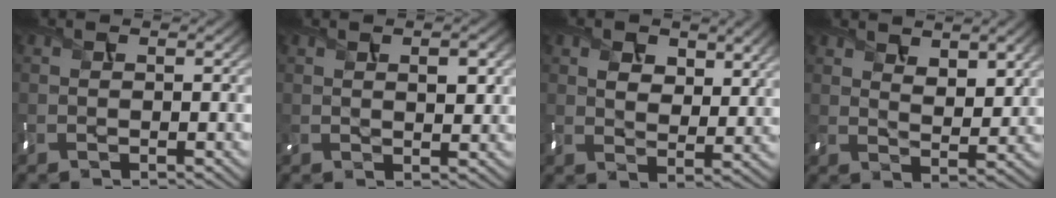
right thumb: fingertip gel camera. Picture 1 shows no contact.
{"total": 3.5, "force": [1.3, 1.6, 2.8], "torque": [-0.052, -0.003, 0.025]}
{"total": 6.1, "force": [3.2, 3.7, 3.7], "torque": [-0.078, -0.013, 0.057]}
{"total": 6.6, "force": [4.0, 3.0, 4.3], "torque": [-0.080, -0.011, 0.078]}